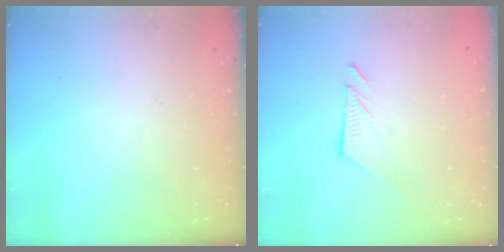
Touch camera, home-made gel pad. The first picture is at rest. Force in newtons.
{"total": 7.0, "press": 7.0, "slide": 0.1}